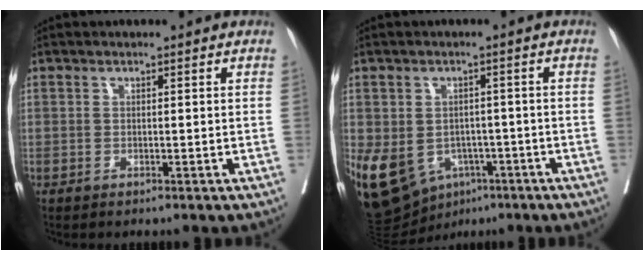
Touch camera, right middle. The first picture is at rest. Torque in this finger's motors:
{"motor_torque": [0.45, -0.19, 1.05, 0.21]}